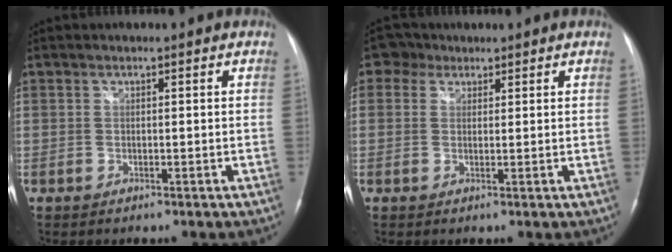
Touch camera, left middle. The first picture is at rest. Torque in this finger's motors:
{"motor_torque": [-0.07, 0.08, -0.13, -0.02]}